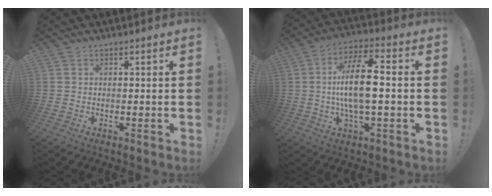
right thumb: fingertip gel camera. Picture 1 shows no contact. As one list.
[{"total": 14.1, "force": [-0.4, 4.8, 13.2], "torque": [-0.244, 0.004, -0.015]}]